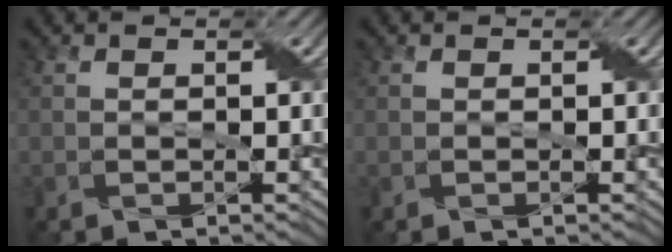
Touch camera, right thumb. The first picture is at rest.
{"total": 0.0}